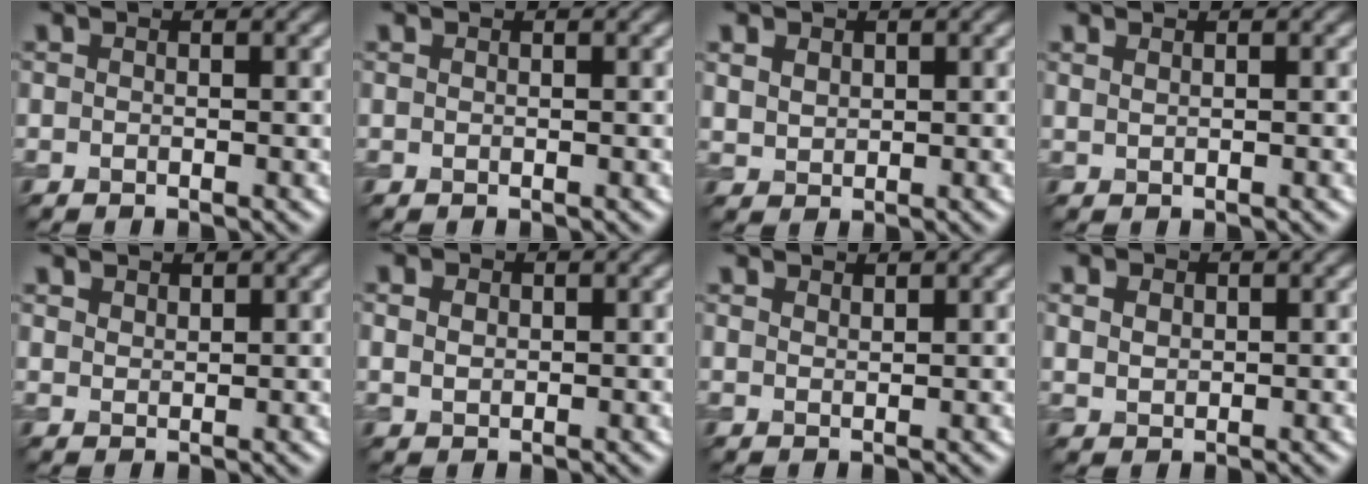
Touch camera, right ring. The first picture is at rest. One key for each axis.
{"total": 0.0}
{"total": 2.2, "fx": 1.2, "fy": 1.5, "fz": 0.9, "tx": -0.023, "ty": 0.000, "tz": 0.027}
{"total": 0.7, "fx": 0.6, "fy": 0.2, "fz": 0.3, "tx": -0.007, "ty": 0.001, "tz": 0.014}
{"total": 1.3, "fx": 1.1, "fy": 0.5, "fz": 0.2, "tx": -0.008, "ty": 0.000, "tz": 0.024}
{"total": 2.2, "fx": 0.9, "fy": 1.6, "fz": 1.2, "tx": -0.027, "ty": 0.010, "tz": 0.009}
{"total": 1.1, "fx": 1.0, "fy": 0.2, "fz": 0.2, "tx": -0.006, "ty": 0.000, "tz": 0.019}
{"total": 2.7, "fx": 1.3, "fy": 1.9, "fz": 1.3, "tx": -0.037, "ty": 0.011, "tz": 0.021}